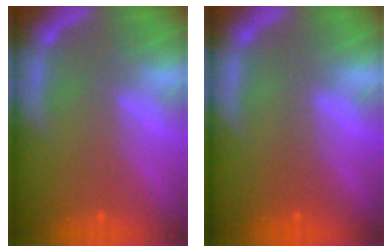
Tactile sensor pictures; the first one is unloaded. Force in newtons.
{"total": 0.9}